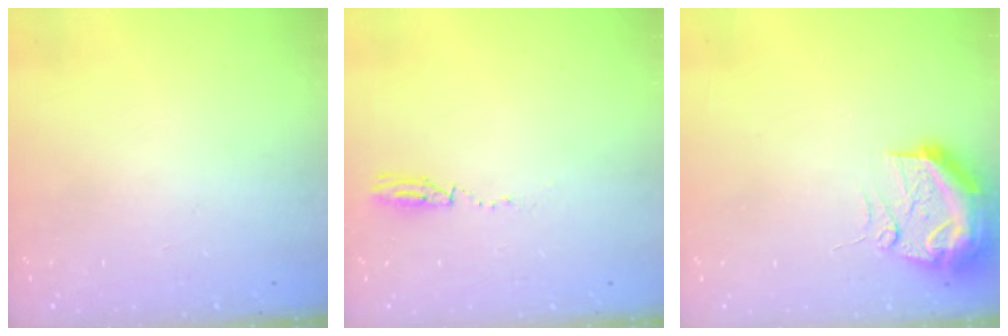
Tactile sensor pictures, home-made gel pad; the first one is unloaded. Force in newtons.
{"total": 17.0, "press": 5.1, "slide": 16.2}
{"total": 12.2, "press": 11.9, "slide": 2.6}